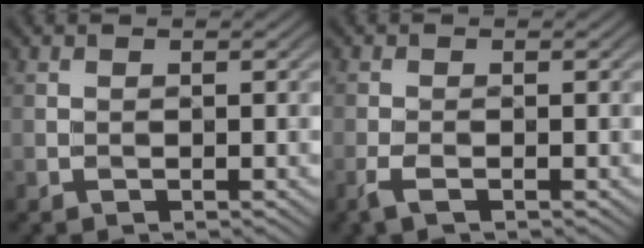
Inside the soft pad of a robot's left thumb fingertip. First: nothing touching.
{"total": 1.9, "force": [-1.1, 0.3, 1.4], "torque": [-0.039, -0.004, -0.023]}